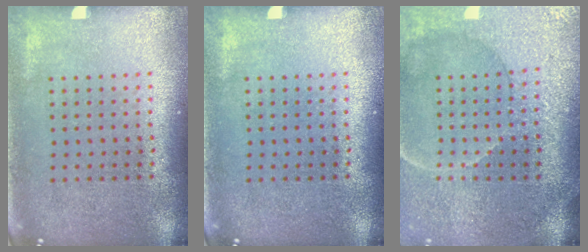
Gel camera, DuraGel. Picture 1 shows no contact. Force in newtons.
{"total": 0.0}
{"total": 3.7, "press": 3.5, "slide": 1.2}